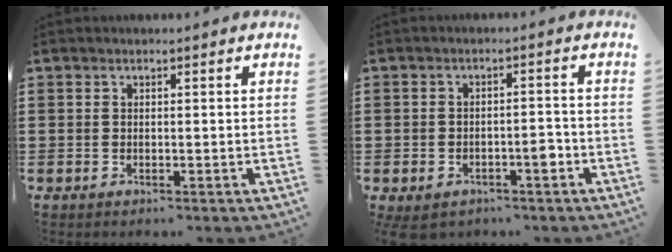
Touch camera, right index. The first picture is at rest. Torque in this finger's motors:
{"motor_torque": [2.14, 0.00, 0.47, 0.08]}